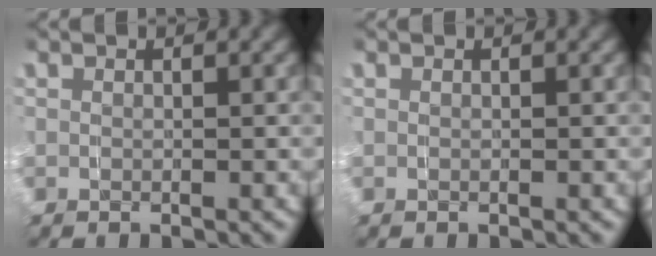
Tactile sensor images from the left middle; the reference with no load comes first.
{"total": 0.0}